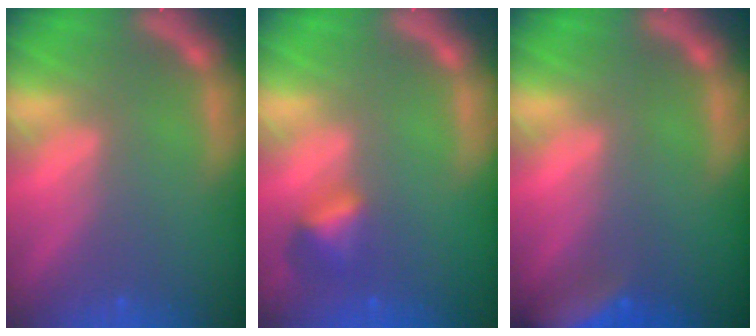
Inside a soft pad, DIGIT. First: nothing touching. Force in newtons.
{"total": 2.4}
{"total": 7.0}